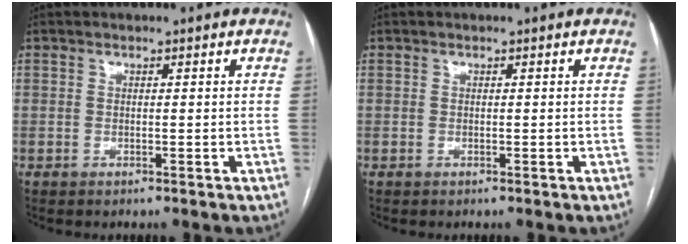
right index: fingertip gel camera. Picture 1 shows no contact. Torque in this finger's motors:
{"motor_torque": [0.00, 0.00, 0.01, 0.00]}